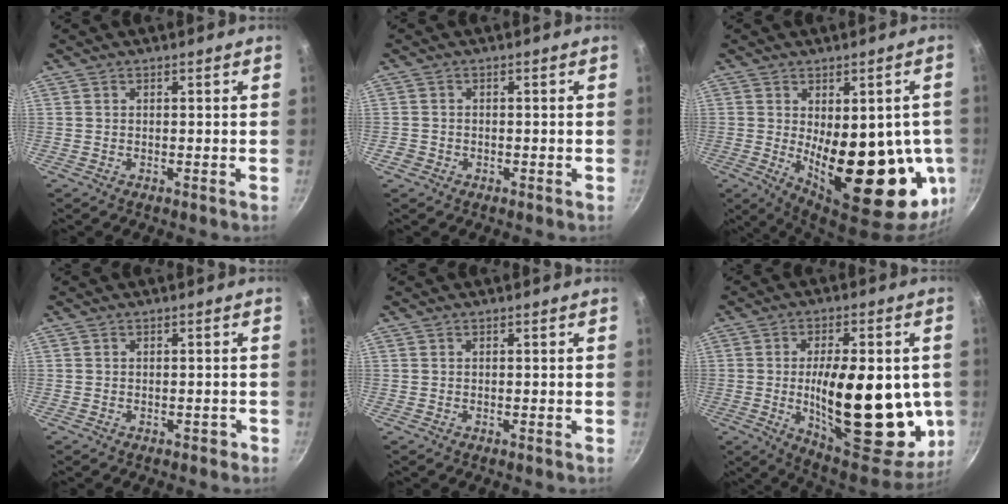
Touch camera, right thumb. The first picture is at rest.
{"total": 1.7, "force": [-0.8, 1.4, 0.5], "torque": [-0.007, 0.005, -0.012]}
{"total": 23.2, "force": [-2.4, 10.7, 20.5], "torque": [-0.228, -0.026, -0.008]}
{"total": 1.1, "force": [-0.6, 0.8, 0.4], "torque": [0.008, 0.013, -0.002]}
{"total": 0.0}
{"total": 26.8, "force": [-1.9, 11.6, 24.0], "torque": [-0.323, -0.018, -0.017]}